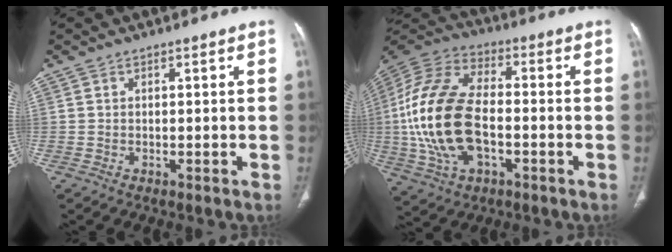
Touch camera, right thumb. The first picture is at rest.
{"total": 21.6, "force": [-2.4, 12.2, 17.7], "torque": [-0.376, 0.015, -0.043]}